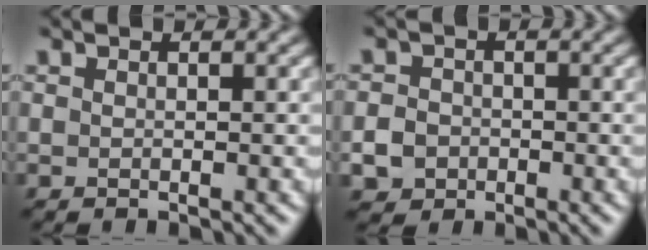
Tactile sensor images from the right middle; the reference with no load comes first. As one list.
[{"total": 4.1, "force": [-1.8, 3.5, 1.3], "torque": [-0.009, -0.006, -0.043]}]